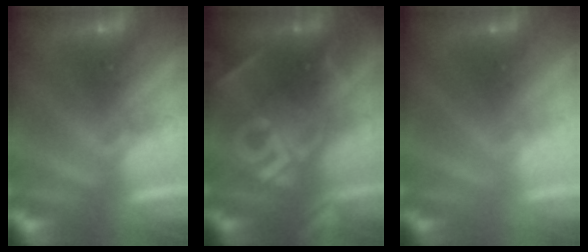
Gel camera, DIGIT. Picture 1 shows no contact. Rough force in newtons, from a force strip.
{"total": 2.8}
{"total": 3.0}